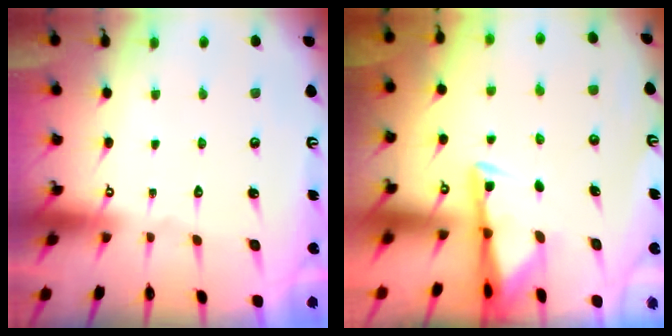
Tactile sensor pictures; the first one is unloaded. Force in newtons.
{"total": 3.1, "press": 3.1, "slide": 0.5}